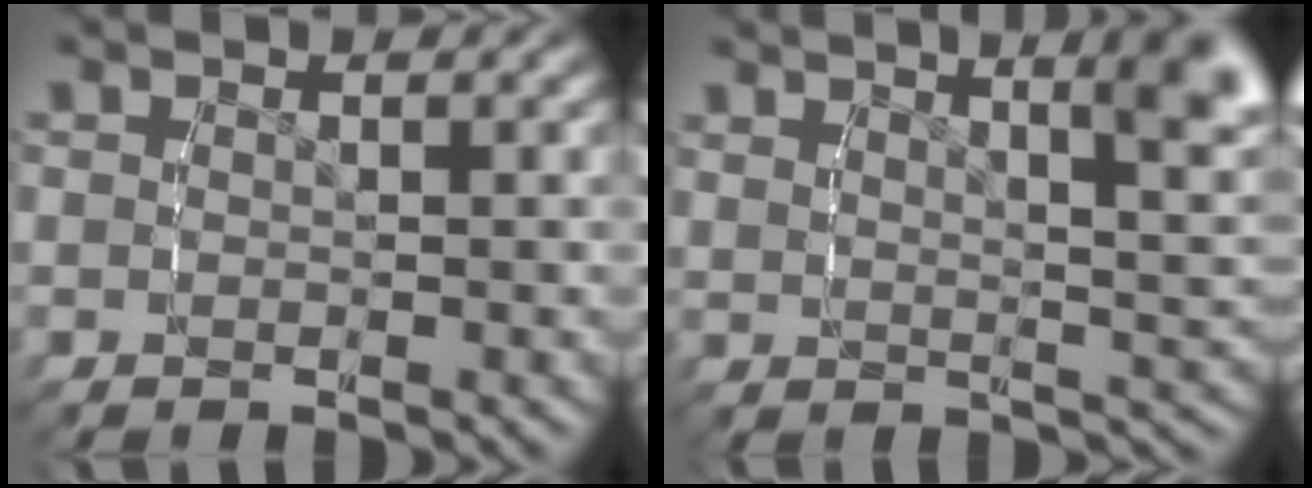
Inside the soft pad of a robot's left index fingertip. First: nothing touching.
{"total": 9.3, "force": [5.0, 2.9, 7.3], "torque": [-0.074, 0.012, 0.078]}